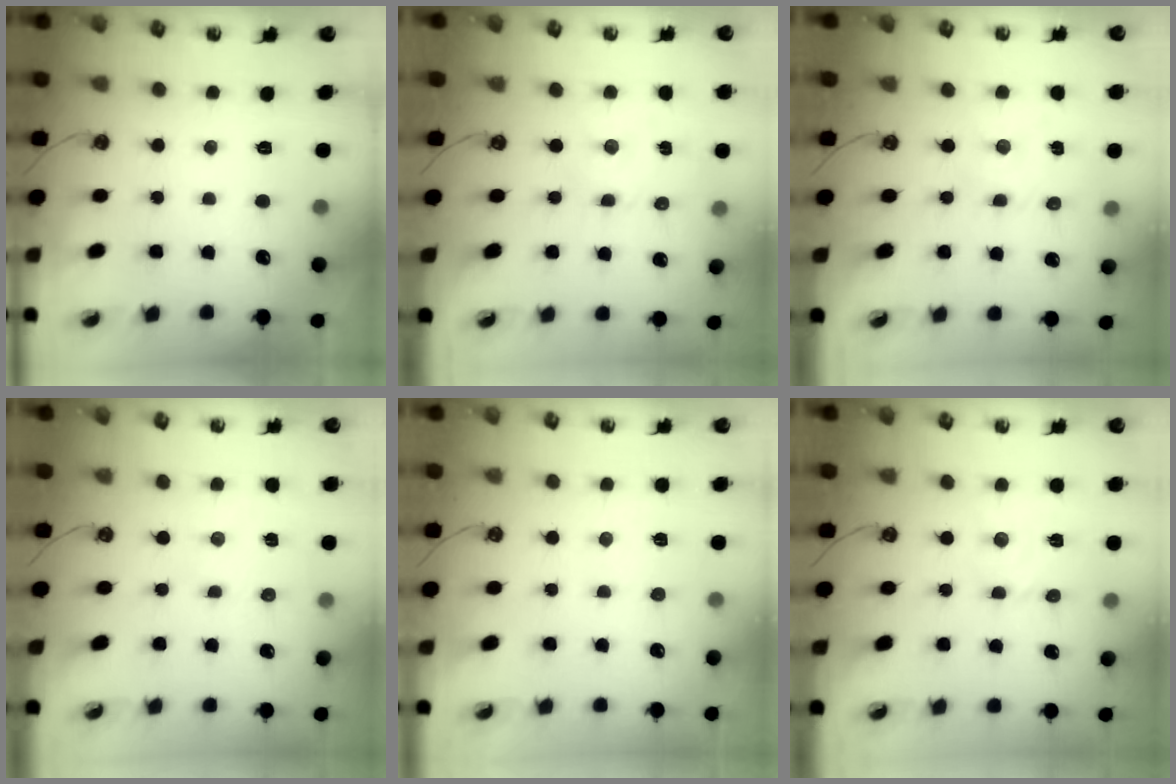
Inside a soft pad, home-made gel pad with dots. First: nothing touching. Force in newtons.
{"total": 1.6, "press": 1.6, "slide": 0.2}
{"total": 1.8, "press": 1.8, "slide": 0.0}
{"total": 2.5, "press": 2.5, "slide": 0.4}
{"total": 4.6, "press": 4.6, "slide": 0.5}
{"total": 3.5, "press": 3.5, "slide": 0.7}